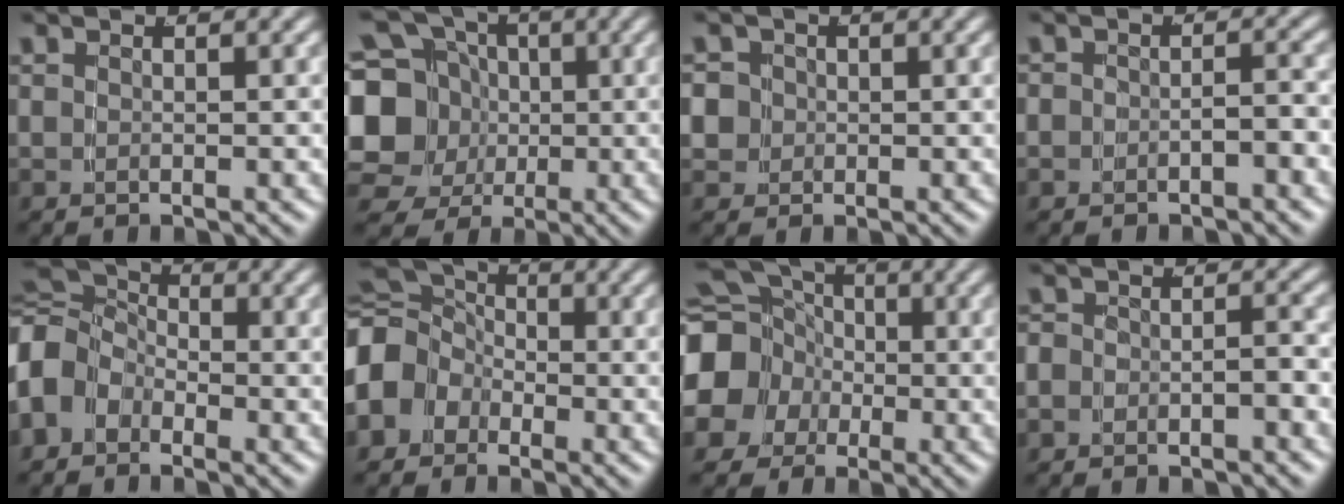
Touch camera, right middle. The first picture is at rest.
{"total": 9.8, "force": [0.3, 8.8, 4.3], "torque": [-0.094, -0.040, 0.015]}
{"total": 4.2, "force": [0.1, 4.1, 1.0], "torque": [-0.030, -0.010, 0.001]}
{"total": 1.4, "force": [-1.1, 0.9, 0.3], "torque": [-0.001, -0.001, -0.021]}
{"total": 6.7, "force": [0.1, 5.7, 3.6], "torque": [-0.083, -0.020, 0.006]}
{"total": 7.7, "force": [0.4, 6.6, 4.0], "torque": [-0.085, -0.016, 0.011]}
{"total": 13.4, "force": [0.5, 12.2, 5.7], "torque": [-0.126, -0.016, -0.006]}
{"total": 2.0, "force": [-1.3, 1.4, 0.5], "torque": [-0.005, -0.004, -0.026]}